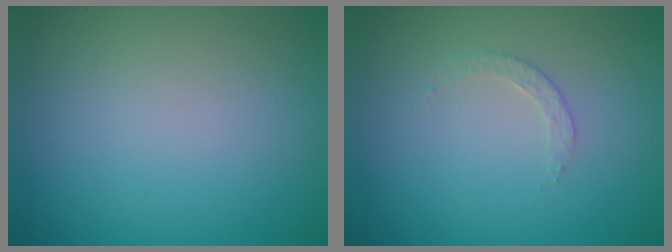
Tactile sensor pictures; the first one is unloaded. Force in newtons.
{"total": 1.2, "press": 1.2, "slide": 0.3}